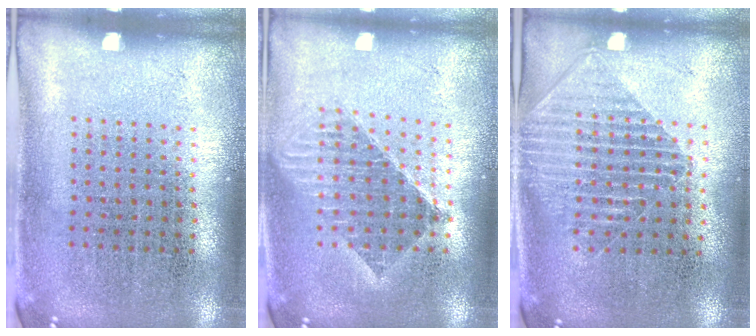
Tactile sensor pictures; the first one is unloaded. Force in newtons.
{"total": 1.5, "press": 1.3, "slide": 0.8}
{"total": 1.4, "press": 1.2, "slide": 0.8}